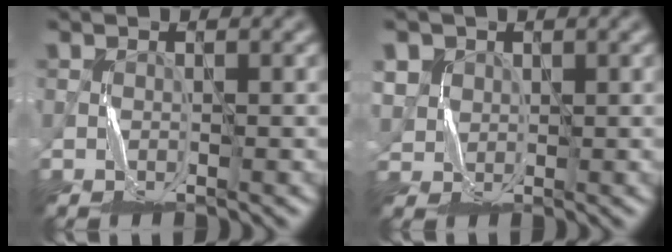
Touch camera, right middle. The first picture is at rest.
{"total": 2.9, "force": [1.3, 2.5, 0.8], "torque": [-0.035, 0.003, 0.032]}